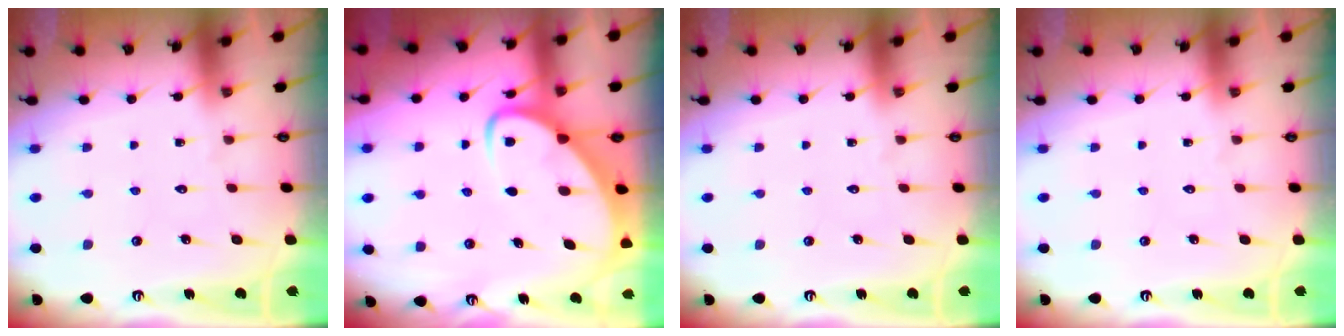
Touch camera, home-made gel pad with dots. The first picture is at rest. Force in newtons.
{"total": 4.9, "press": 4.8, "slide": 0.6}
{"total": 0.0}
{"total": 0.0}